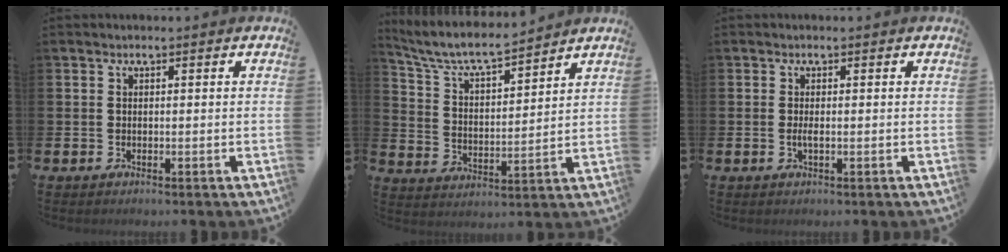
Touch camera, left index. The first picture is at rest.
{"total": 7.0, "force": [6.5, 1.1, 2.4], "torque": [-0.079, -0.043, 0.111]}
{"total": 1.0, "force": [-0.1, 0.2, 0.9], "torque": [-0.023, 0.001, -0.001]}